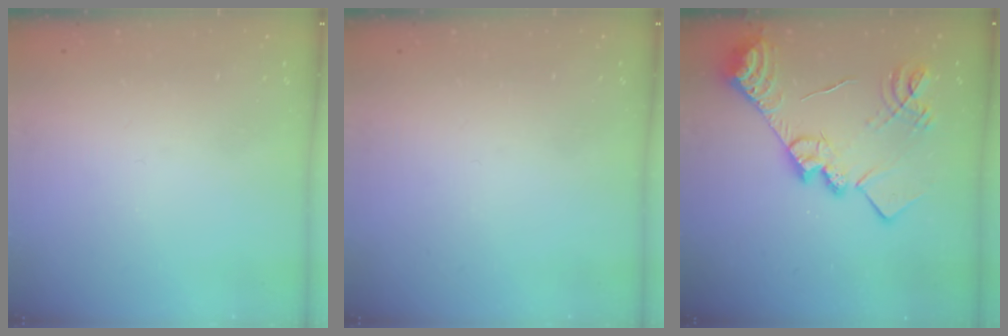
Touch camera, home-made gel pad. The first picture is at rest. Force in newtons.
{"total": 0.0}
{"total": 21.3, "press": 21.3, "slide": 1.8}